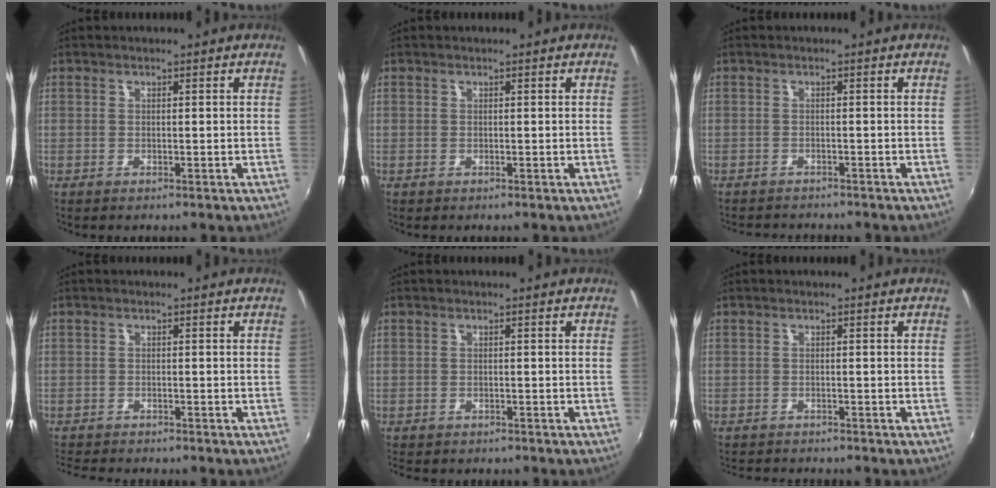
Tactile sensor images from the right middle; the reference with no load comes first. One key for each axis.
{"total": 0.0}
{"total": 4.4, "fx": -4.2, "fy": 1.0, "fz": 1.0, "tx": -0.031, "ty": -0.013, "tz": -0.065}
{"total": 4.7, "fx": -4.4, "fy": 0.9, "fz": 1.1, "tx": -0.042, "ty": -0.017, "tz": -0.081}
{"total": 2.8, "fx": -2.5, "fy": 1.0, "fz": 0.8, "tx": -0.025, "ty": -0.017, "tz": -0.037}
{"total": 3.8, "fx": -3.7, "fy": 0.7, "fz": 0.9, "tx": -0.028, "ty": -0.016, "tz": -0.060}